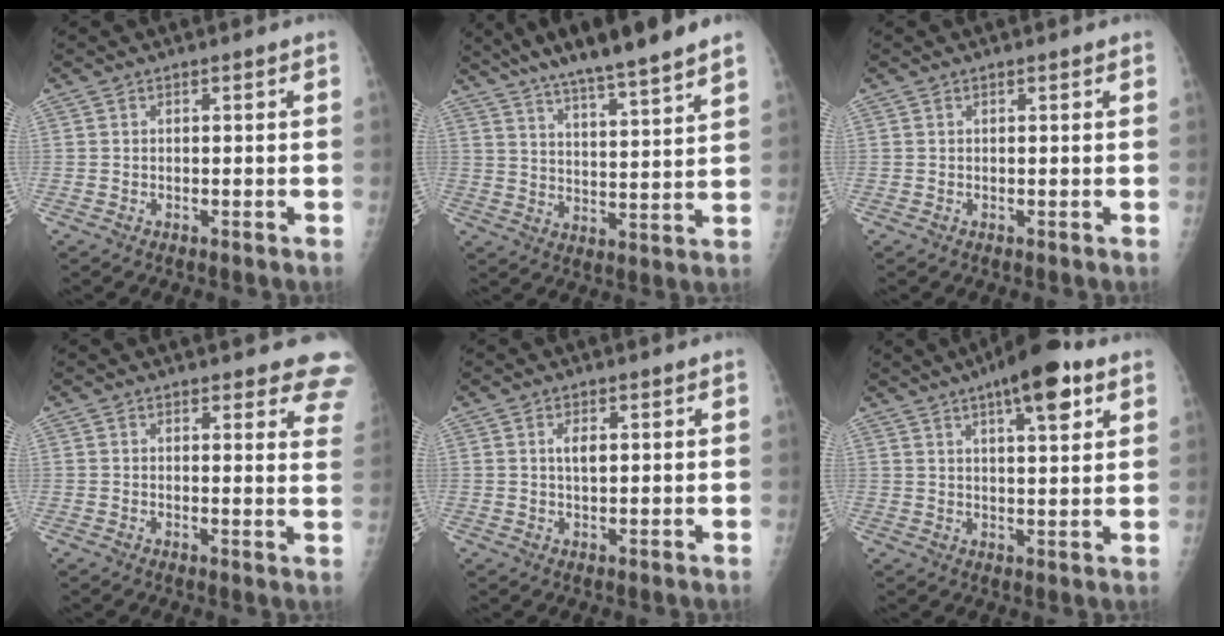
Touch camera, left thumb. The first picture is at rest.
{"total": 16.5, "force": [13.3, 1.2, 9.6], "torque": [-0.140, -0.044, 0.209]}
{"total": 0.6, "force": [0.5, 0.1, 0.4], "torque": [-0.005, 0.000, 0.005]}
{"total": 10.4, "force": [9.4, 3.0, 3.4], "torque": [0.013, -0.045, 0.074]}
{"total": 2.4, "force": [0.8, 1.1, 2.0], "torque": [-0.032, -0.004, 0.014]}
{"total": 11.6, "force": [6.4, 3.4, 9.0], "torque": [-0.115, -0.017, 0.091]}